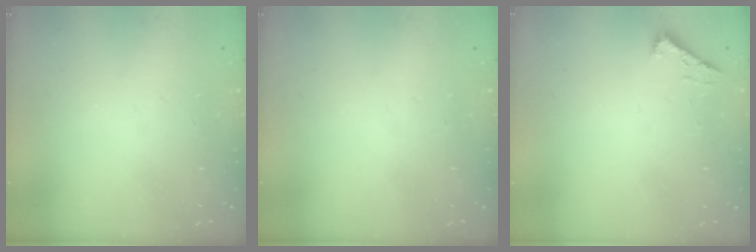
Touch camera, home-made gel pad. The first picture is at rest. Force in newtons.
{"total": 0.0}
{"total": 2.5, "press": 2.5, "slide": 0.3}